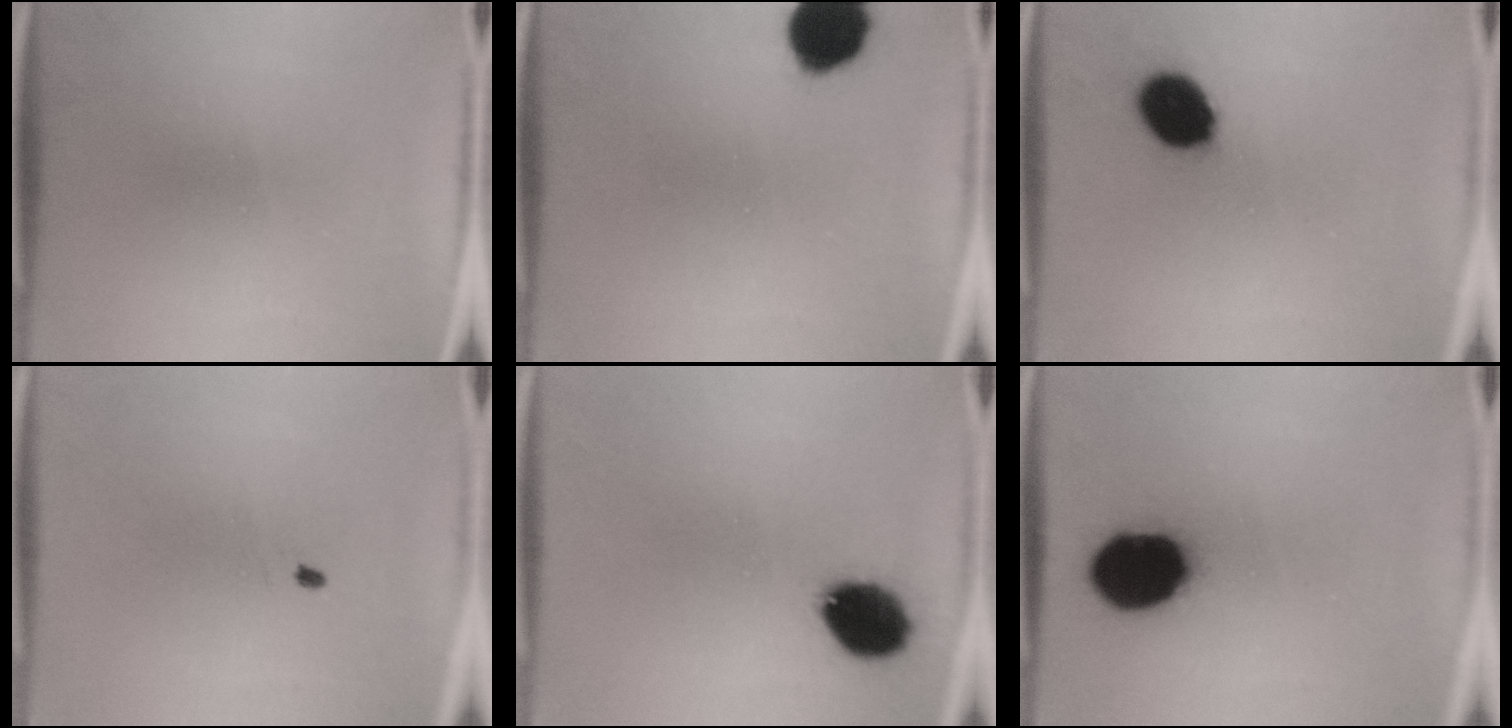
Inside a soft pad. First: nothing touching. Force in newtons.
{"total": 10.6}
{"total": 10.8}
{"total": 0.5}
{"total": 10.9}
{"total": 16.9}